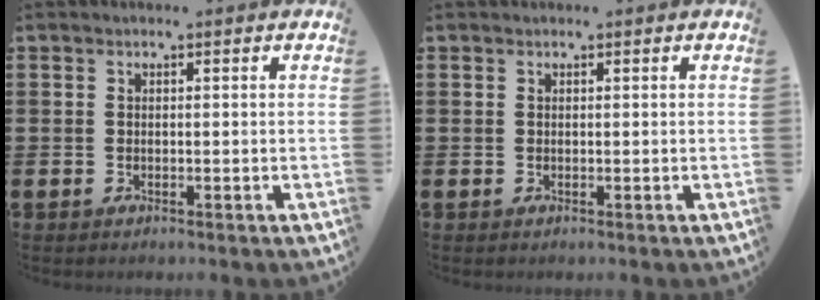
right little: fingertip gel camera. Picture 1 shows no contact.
{"total": 0.0}